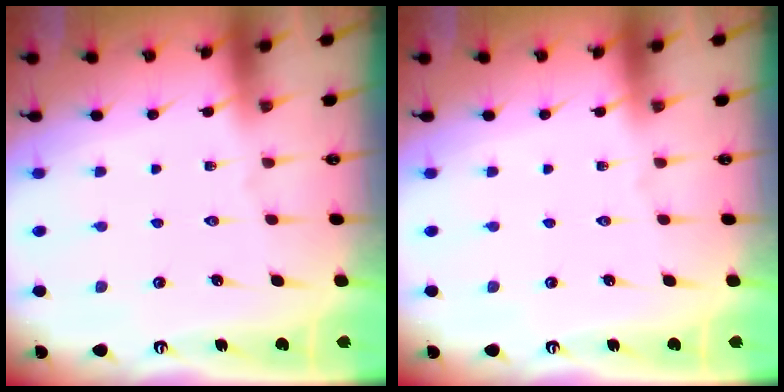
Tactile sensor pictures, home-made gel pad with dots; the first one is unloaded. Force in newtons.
{"total": 0.0}